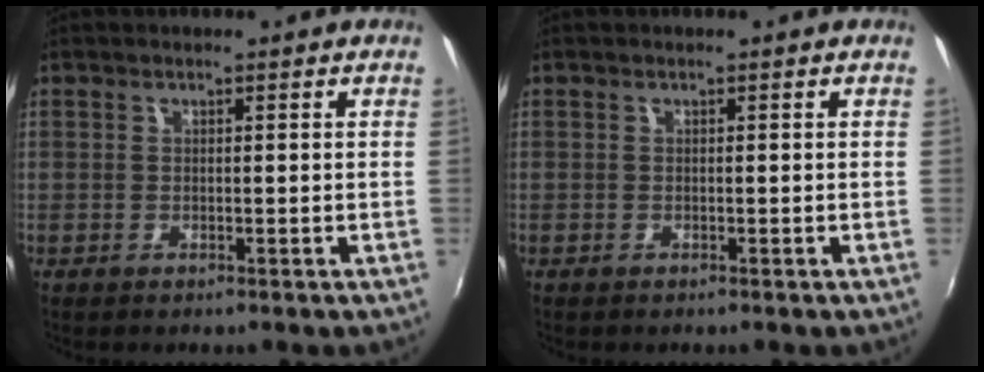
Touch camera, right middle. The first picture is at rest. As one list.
[{"total": 0.0}]